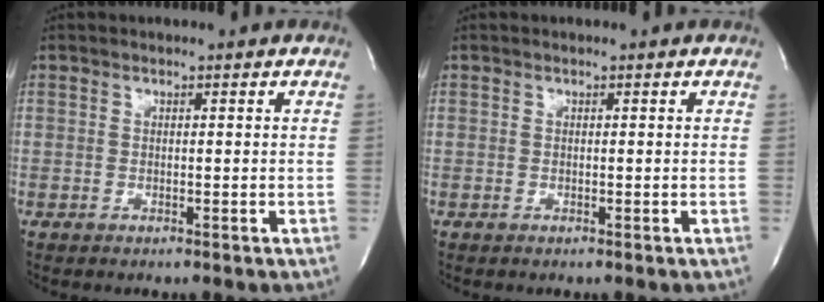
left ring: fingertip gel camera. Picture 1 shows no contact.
{"total": 0.0}